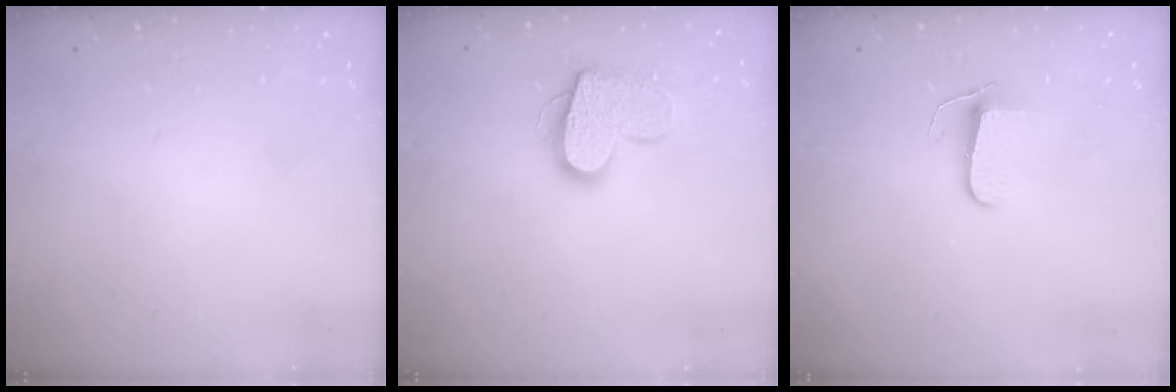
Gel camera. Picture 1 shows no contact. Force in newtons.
{"total": 14.3, "press": 14.3, "slide": 1.1}
{"total": 6.3, "press": 6.2, "slide": 0.5}